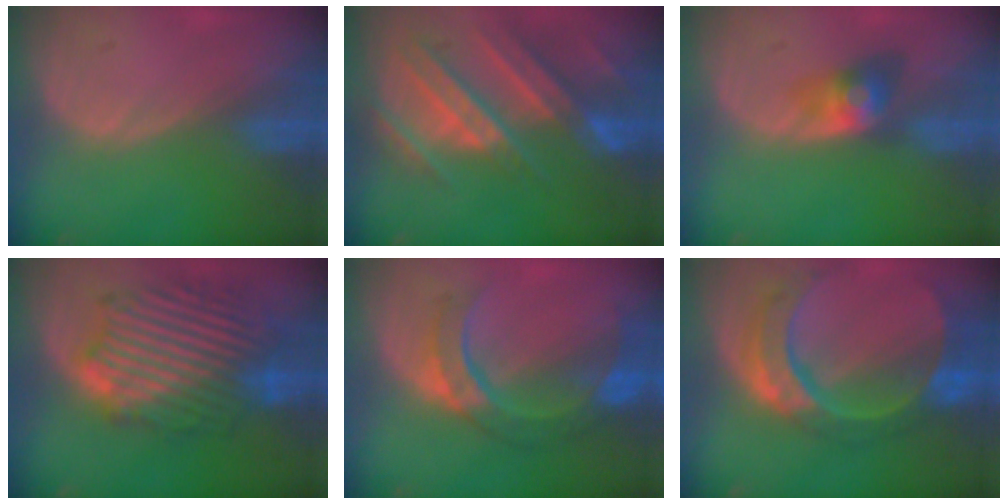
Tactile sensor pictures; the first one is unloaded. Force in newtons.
{"total": 11.1, "press": 9.8, "slide": 5.2}
{"total": 4.0, "press": 4.0, "slide": 0.2}
{"total": 12.7, "press": 12.6, "slide": 1.1}
{"total": 8.8, "press": 8.0, "slide": 3.7}
{"total": 11.1, "press": 9.2, "slide": 6.1}